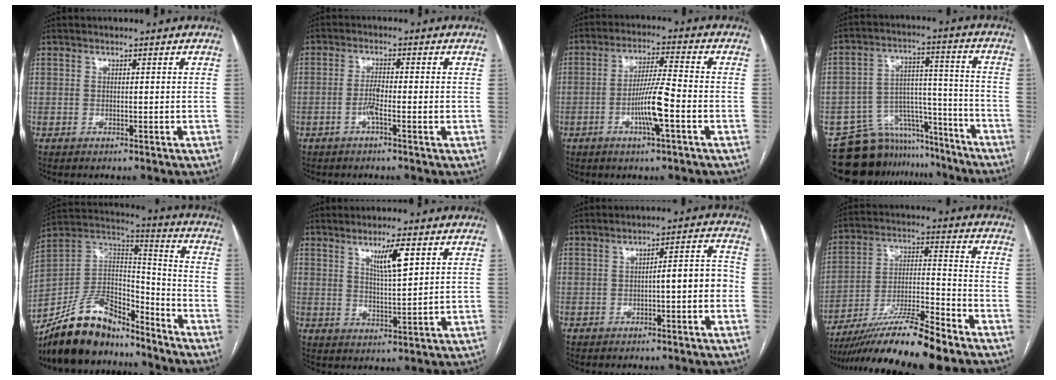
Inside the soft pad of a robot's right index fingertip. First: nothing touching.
{"total": 2.9, "force": [-0.9, 0.3, 2.7], "torque": [-0.051, 0.001, -0.021]}
{"total": 8.0, "force": [-2.6, 0.2, 7.6], "torque": [-0.143, 0.000, -0.050]}
{"total": 13.9, "force": [-12.3, 6.4, 0.9], "torque": [-0.002, 0.064, -0.185]}
{"total": 16.2, "force": [-13.9, 6.0, 5.9], "torque": [-0.104, 0.052, -0.247]}
{"total": 5.5, "force": [2.8, 0.3, 4.8], "torque": [-0.083, -0.007, 0.049]}
{"total": 5.3, "force": [-1.2, 1.0, 5.1], "torque": [-0.066, 0.026, -0.016]}
{"total": 16.1, "force": [-12.9, 0.1, 9.7], "torque": [-0.183, -0.017, -0.229]}